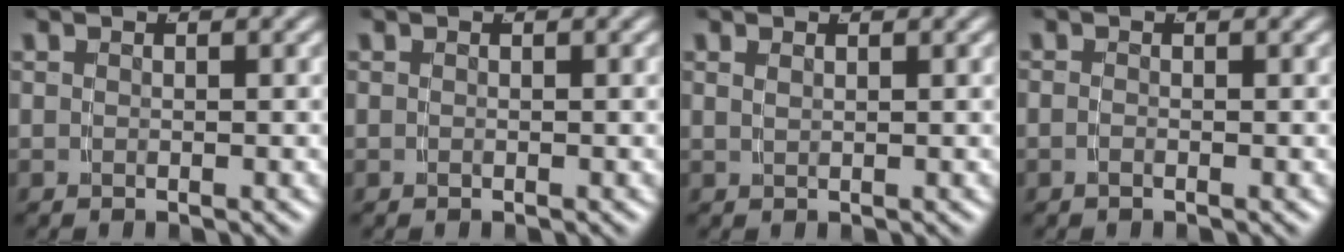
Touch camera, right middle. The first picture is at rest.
{"total": 0.0}
{"total": 0.9, "force": [0.6, -0.7, 0.2], "torque": [0.002, -0.002, 0.018]}
{"total": 0.7, "force": [-0.5, -0.2, 0.4], "torque": [-0.012, -0.003, -0.008]}